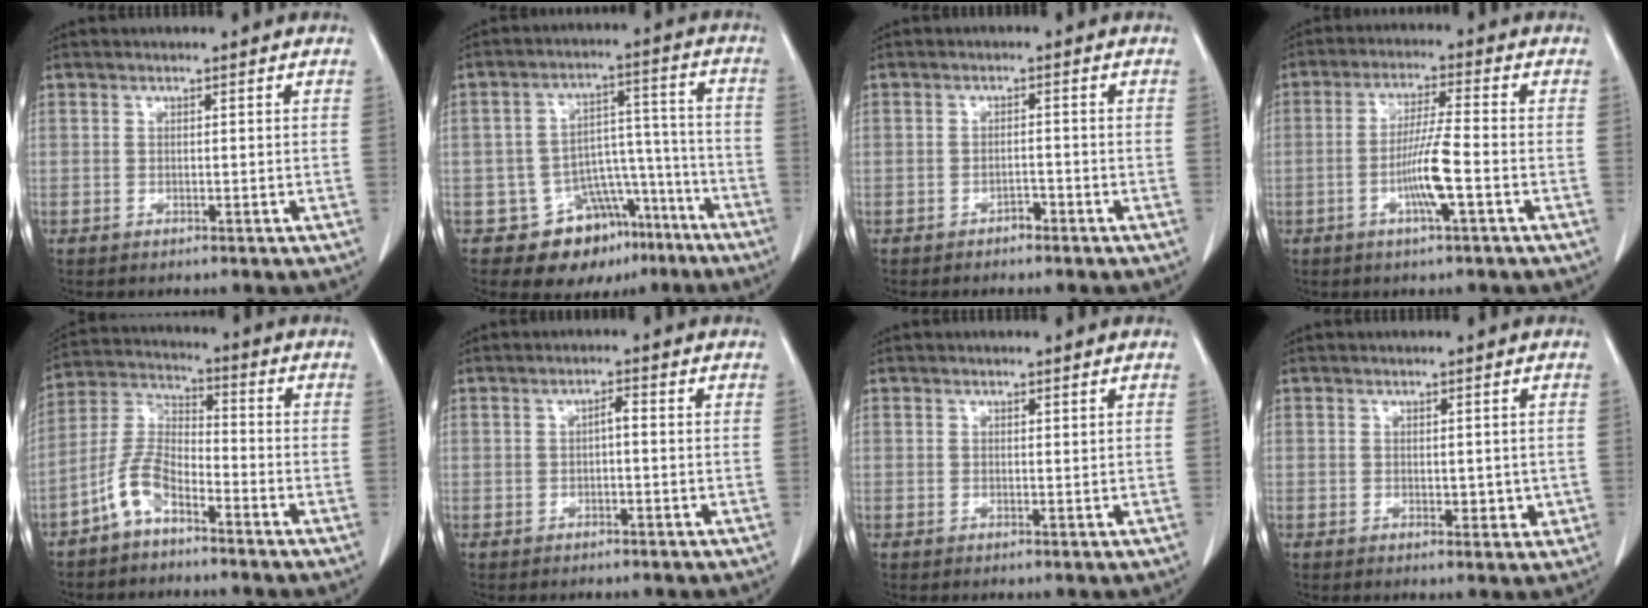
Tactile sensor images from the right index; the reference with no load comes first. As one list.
[{"total": 11.1, "force": [-7.2, 7.5, 4.0], "torque": [-0.034, 0.061, -0.097]}, {"total": 1.3, "force": [-1.1, 0.5, 0.6], "torque": [-0.008, 0.002, -0.016]}, {"total": 7.0, "force": [-2.2, -0.3, 6.7], "torque": [-0.129, -0.003, -0.042]}, {"total": 7.2, "force": [-4.7, 2.7, 4.7], "torque": [-0.116, 0.011, -0.102]}, {"total": 1.4, "force": [-0.1, 0.3, 1.4], "torque": [-0.022, 0.005, -0.003]}, {"total": 0.0}, {"total": 2.4, "force": [0.1, 1.5, 1.9], "torque": [-0.021, -0.004, 0.008]}]